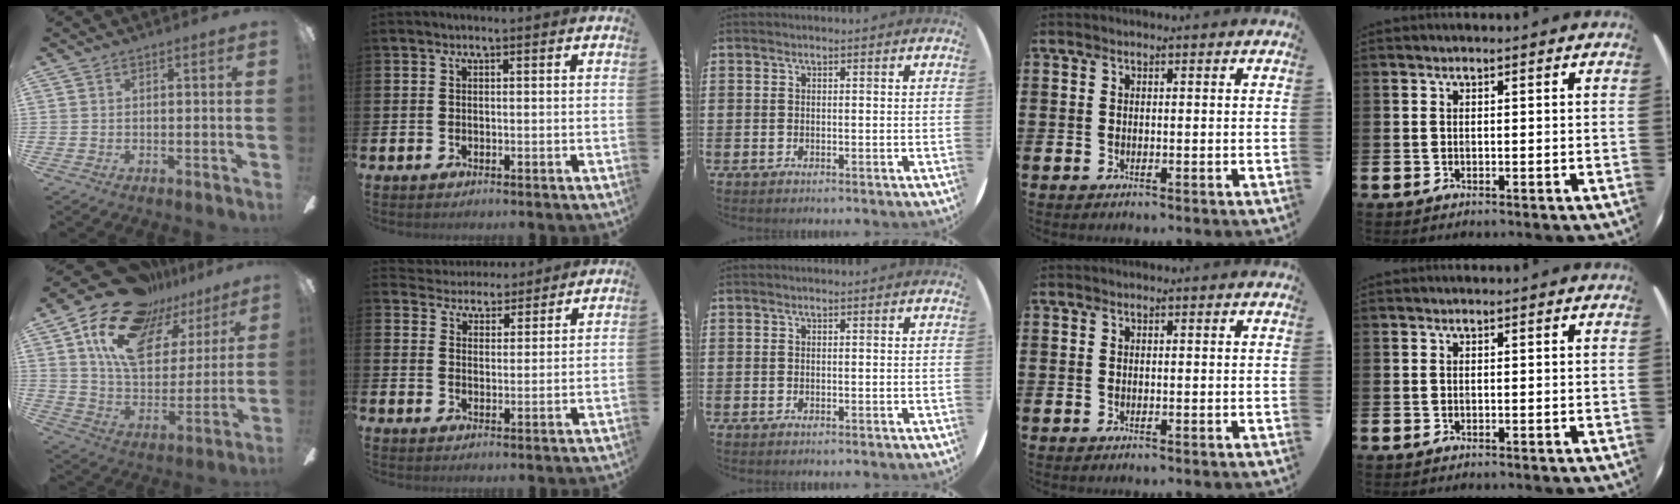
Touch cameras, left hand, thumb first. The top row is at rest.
{"thumb": {"total": 21.1, "force": [12.8, 11.5, 12.1], "torque": [-0.222, -0.067, 0.228]}, "index": {"total": 4.1, "force": [3.9, 1.2, -0.6], "torque": [-0.014, -0.024, 0.071]}}